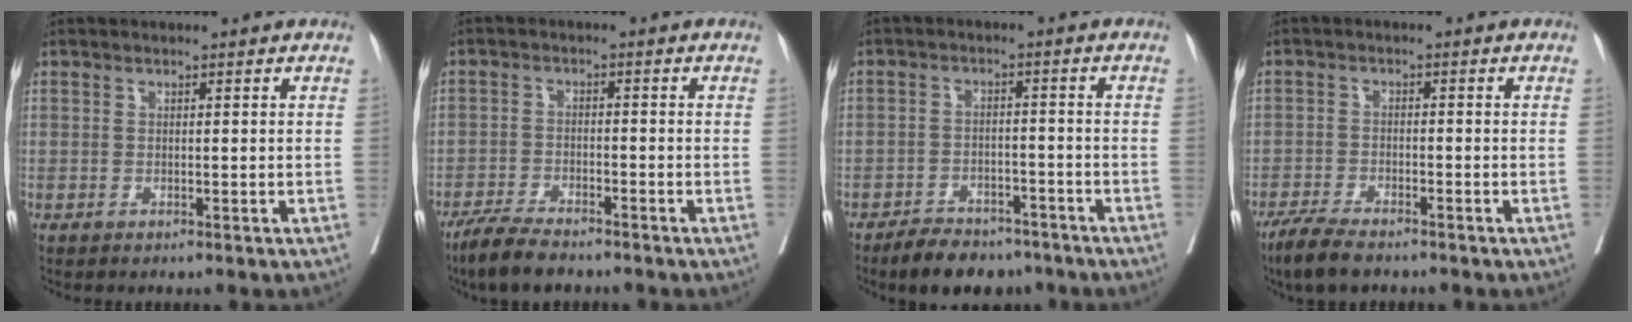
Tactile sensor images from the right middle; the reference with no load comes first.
{"total": 6.9, "force": [-5.7, 1.1, 3.6], "torque": [-0.069, -0.018, -0.103]}
{"total": 8.7, "force": [-7.2, 3.5, 3.2], "torque": [-0.044, -0.001, -0.108]}
{"total": 6.1, "force": [-4.9, 1.1, 3.4], "torque": [-0.066, -0.016, -0.087]}